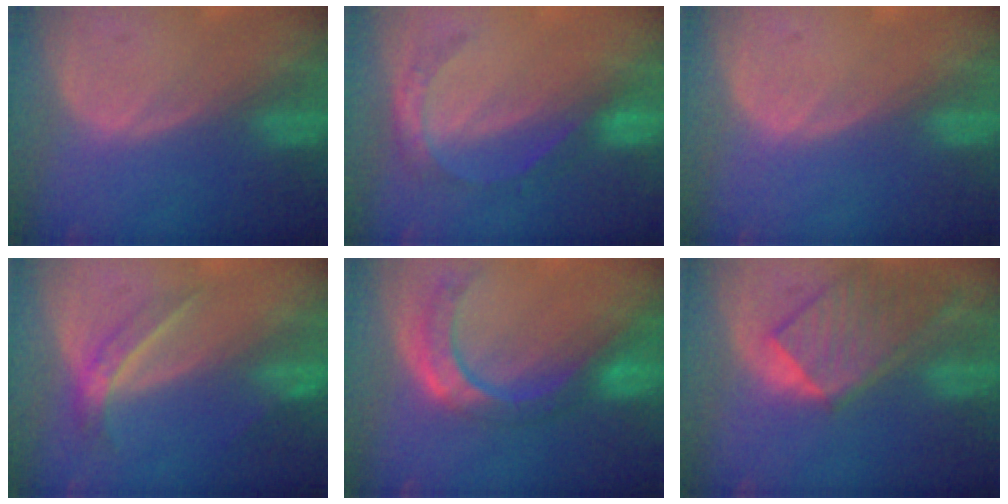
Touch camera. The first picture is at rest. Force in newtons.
{"total": 5.6, "press": 4.8, "slide": 2.8}
{"total": 0.5, "press": 0.1, "slide": 0.5}
{"total": 4.6, "press": 4.0, "slide": 2.3}
{"total": 8.5, "press": 7.2, "slide": 4.5}
{"total": 8.8, "press": 7.9, "slide": 4.0}